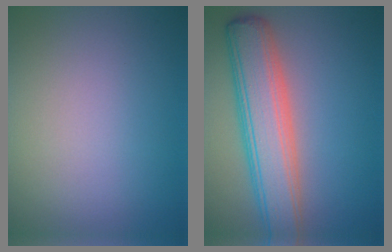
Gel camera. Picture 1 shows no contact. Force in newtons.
{"total": 7.1, "press": 7.1, "slide": 0.6}